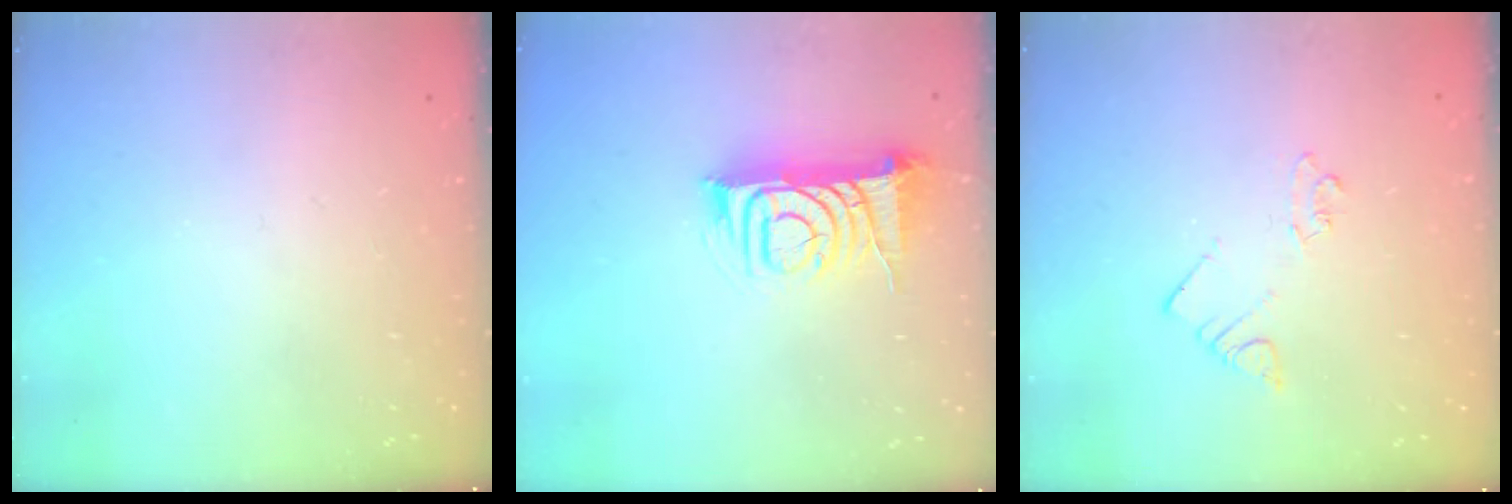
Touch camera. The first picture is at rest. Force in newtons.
{"total": 10.2, "press": 10.1, "slide": 1.4}
{"total": 2.0, "press": 2.0, "slide": 0.2}